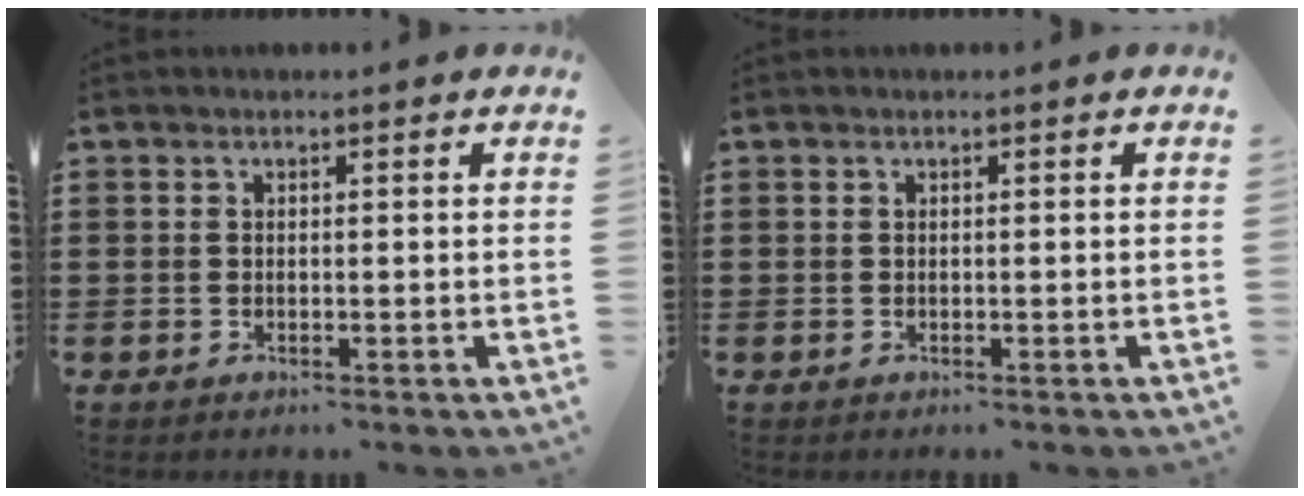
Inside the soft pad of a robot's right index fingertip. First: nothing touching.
{"total": 0.0}